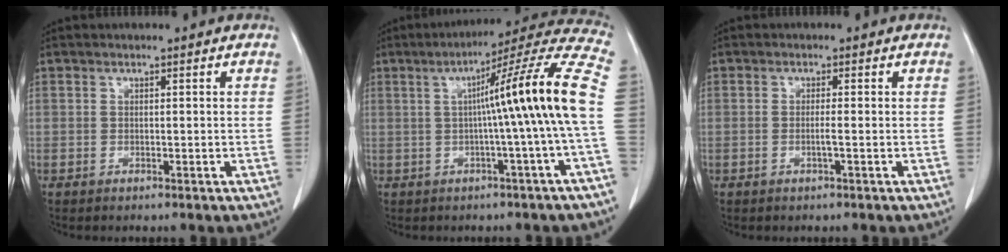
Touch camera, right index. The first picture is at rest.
{"total": 15.7, "force": [0.1, -2.2, 15.5], "torque": [-0.203, 0.024, -0.004]}
{"total": 1.2, "force": [-0.4, -0.1, 1.1], "torque": [-0.023, 0.000, -0.005]}